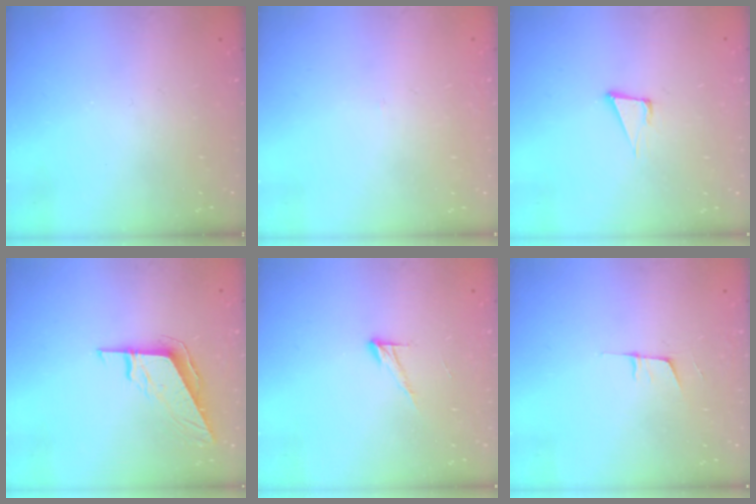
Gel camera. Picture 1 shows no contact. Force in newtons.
{"total": 1.5, "press": 1.5, "slide": 0.1}
{"total": 5.2, "press": 4.2, "slide": 3.1}
{"total": 8.6, "press": 8.6, "slide": 0.2}
{"total": 7.1, "press": 7.0, "slide": 0.4}
{"total": 5.1, "press": 4.3, "slide": 2.6}